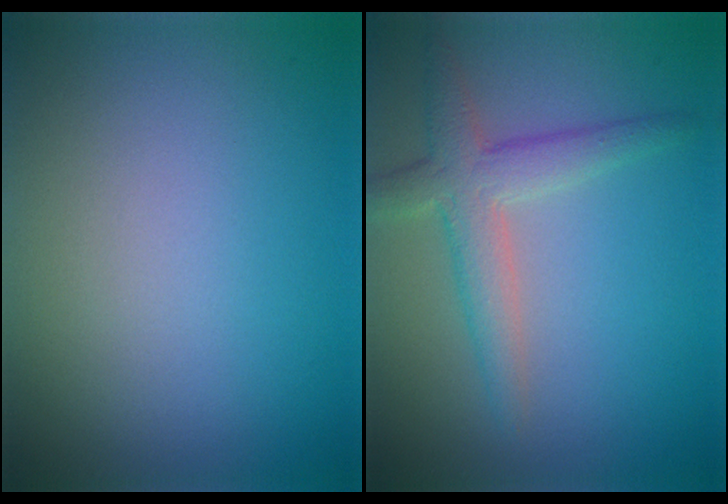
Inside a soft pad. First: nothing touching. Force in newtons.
{"total": 3.8, "press": 3.8, "slide": 0.2}